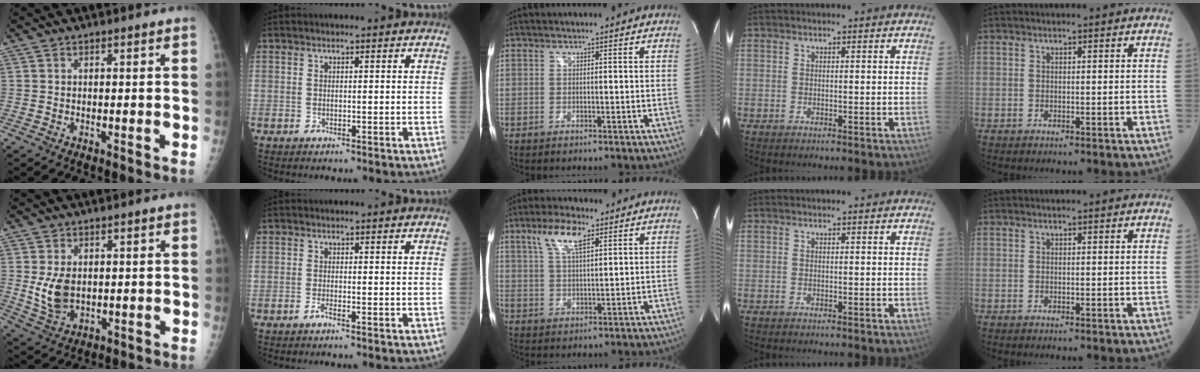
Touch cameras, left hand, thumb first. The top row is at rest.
{"thumb": {"total": 6.4, "force": [0.5, 4.3, 4.8], "torque": [-0.083, -0.011, 0.022]}, "index": {"total": 0.7, "force": [-0.5, -0.1, 0.4], "torque": [-0.011, -0.001, -0.010]}, "middle": {"total": 7.1, "force": [3.9, 2.0, 5.5], "torque": [-0.114, 0.010, 0.076]}}